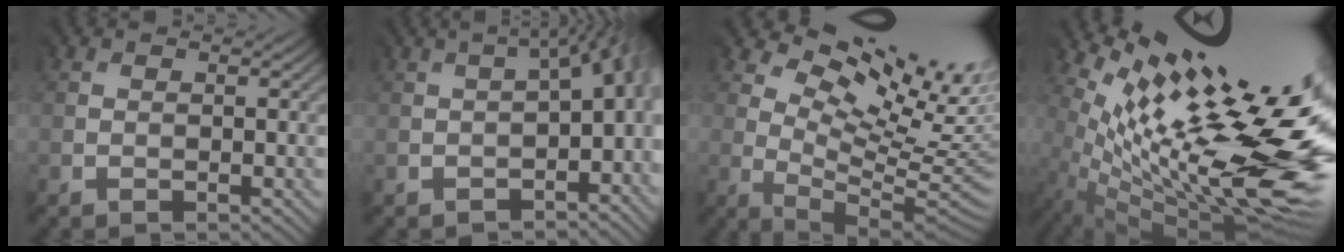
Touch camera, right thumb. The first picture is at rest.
{"total": 7.0, "force": [-2.7, 3.3, 5.6], "torque": [-0.052, -0.014, -0.025]}
{"total": 12.6, "force": [7.2, 4.2, 9.4], "torque": [-0.173, 0.004, 0.122]}
{"total": 16.5, "force": [3.3, 4.8, 15.5], "torque": [-0.246, 0.001, 0.079]}